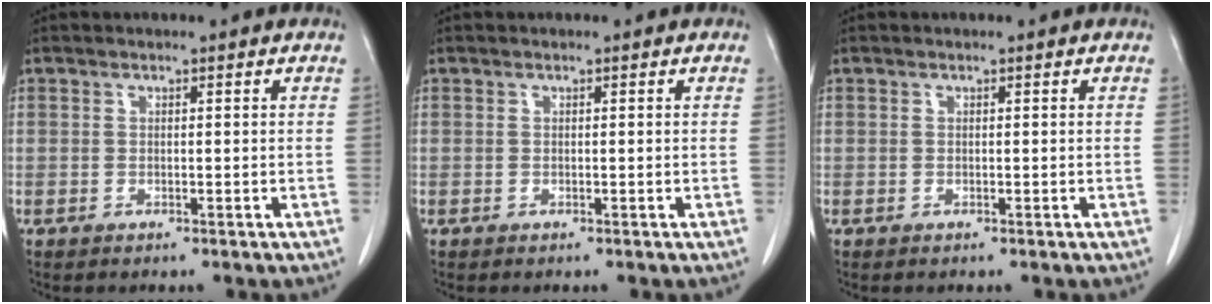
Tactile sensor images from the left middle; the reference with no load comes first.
{"total": 0.0}
{"total": 0.0}